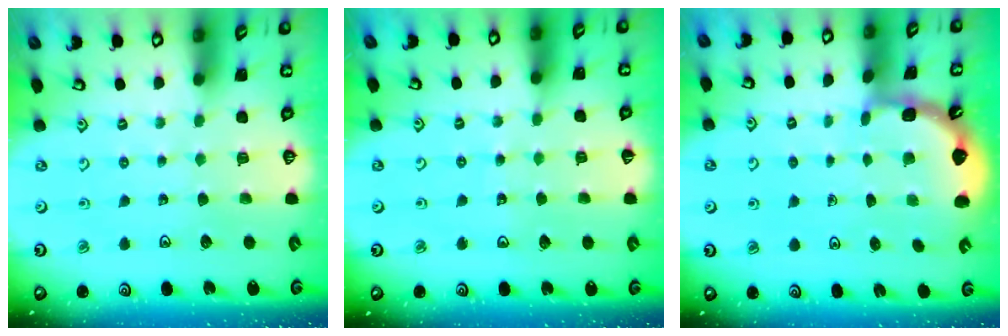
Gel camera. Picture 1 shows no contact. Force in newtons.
{"total": 4.8, "press": 4.7, "slide": 0.5}
{"total": 2.0, "press": 2.0, "slide": 0.2}